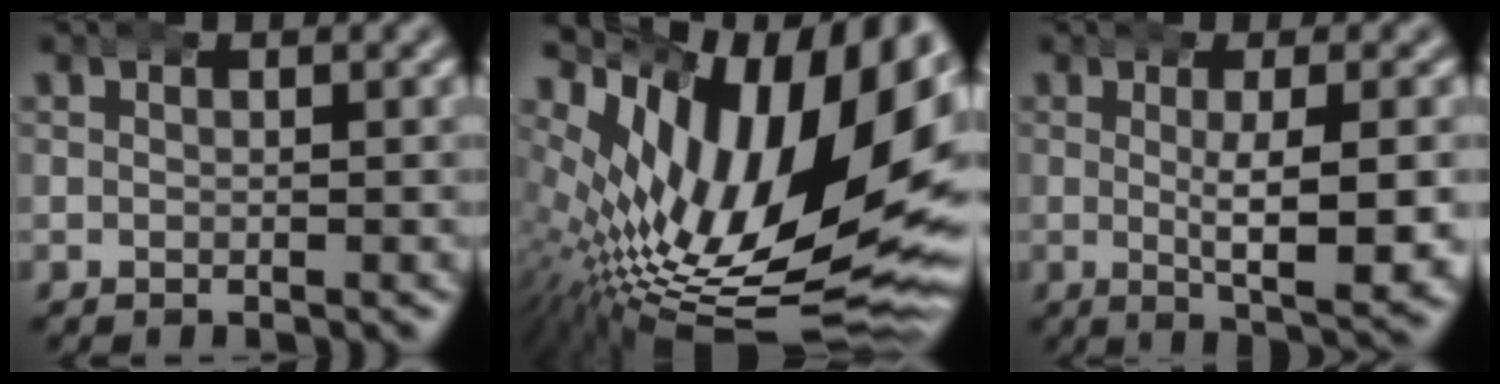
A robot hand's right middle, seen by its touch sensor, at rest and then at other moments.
{"total": 18.8, "force": [0.3, 9.1, 16.5], "torque": [-0.247, -0.010, 0.021]}
{"total": 5.7, "force": [-0.5, 0.7, 5.6], "torque": [-0.088, -0.009, -0.002]}